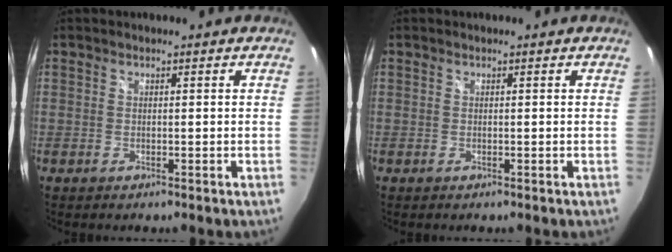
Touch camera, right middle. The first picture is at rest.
{"total": 0.0}